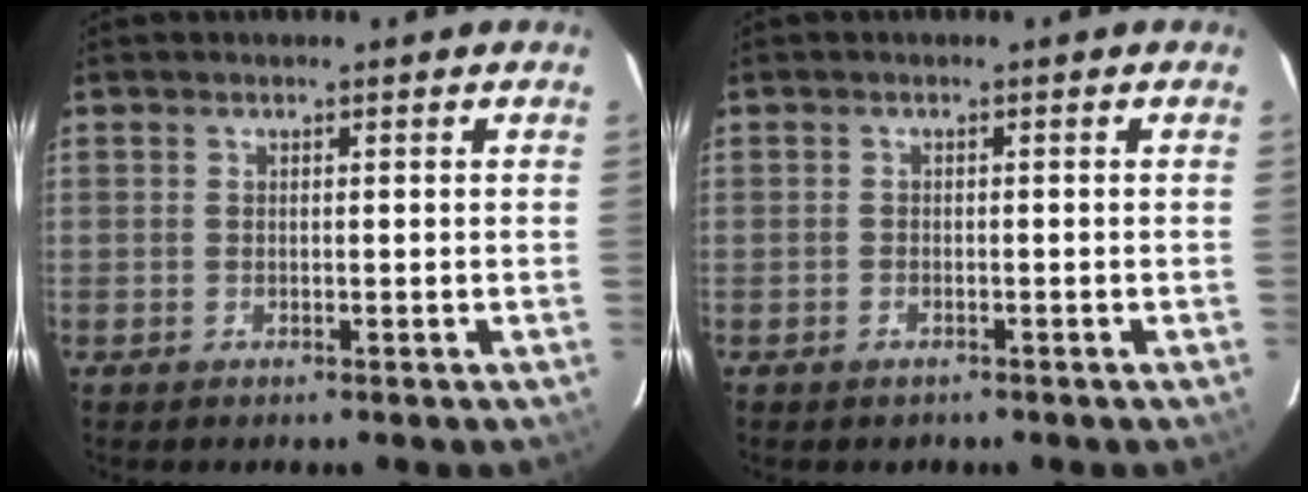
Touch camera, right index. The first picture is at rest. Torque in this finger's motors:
{"motor_torque": [0.17, -0.07, 0.00, 0.00]}